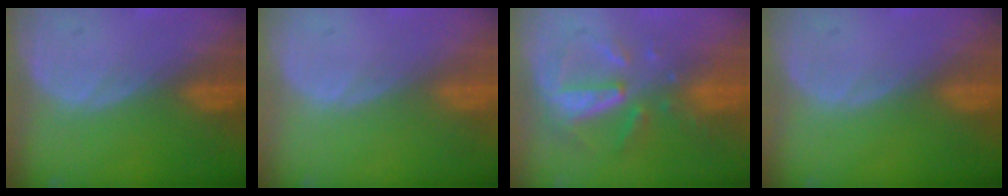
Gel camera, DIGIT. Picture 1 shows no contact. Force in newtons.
{"total": 0.0}
{"total": 8.1, "press": 7.3, "slide": 3.4}
{"total": 0.0}